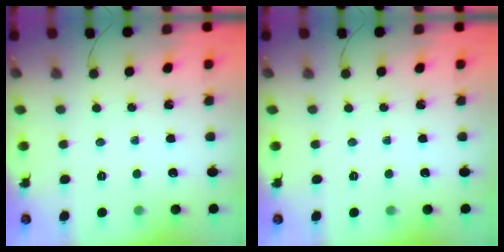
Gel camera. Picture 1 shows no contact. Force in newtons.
{"total": 0.0}